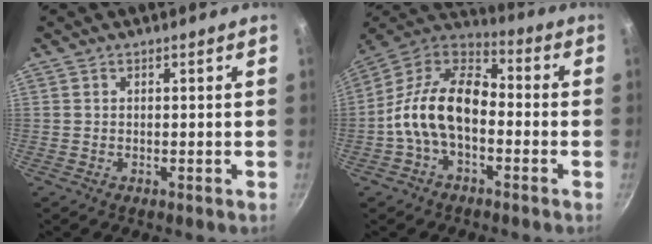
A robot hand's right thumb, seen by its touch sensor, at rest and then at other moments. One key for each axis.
{"total": 15.1, "fx": -3.0, "fy": 9.1, "fz": 11.6, "tx": -0.189, "ty": 0.049, "tz": -0.077}